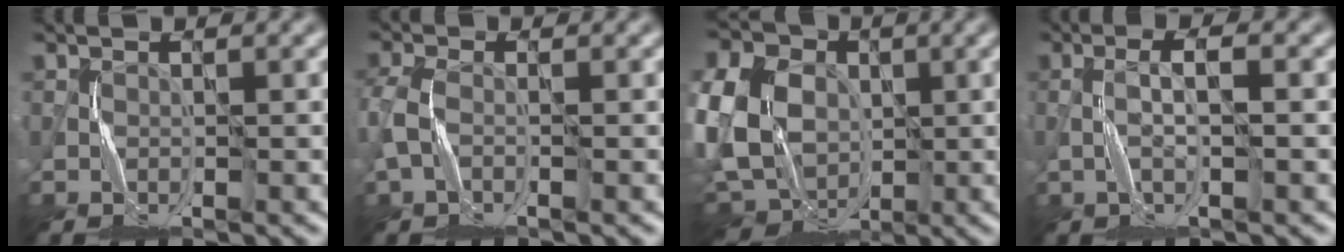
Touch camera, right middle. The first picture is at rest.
{"total": 2.5, "force": [-0.6, 1.6, 1.8], "torque": [-0.054, -0.001, -0.021]}
{"total": 14.1, "force": [-0.1, 11.3, 8.5], "torque": [-0.195, -0.004, -0.013]}
{"total": 2.0, "force": [0.0, 0.3, 2.0], "torque": [-0.040, 0.006, -0.002]}